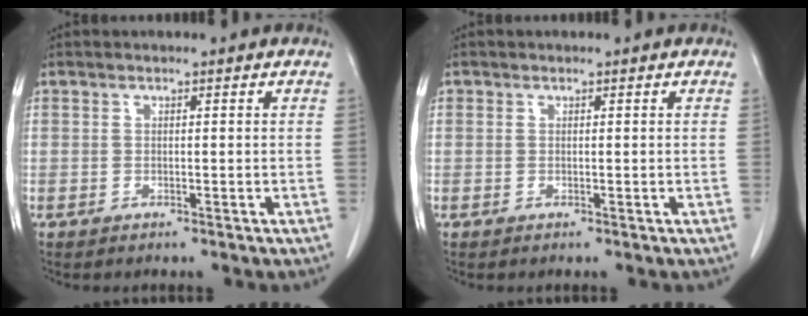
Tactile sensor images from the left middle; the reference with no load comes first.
{"total": 0.0}